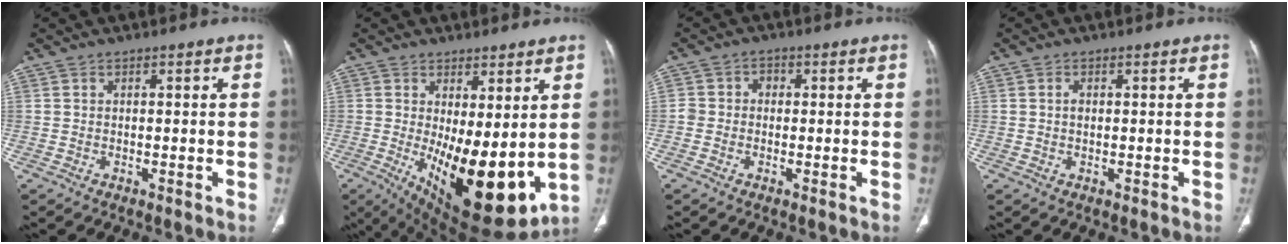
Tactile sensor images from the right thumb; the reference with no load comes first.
{"total": 17.7, "force": [-1.0, 7.1, 16.2], "torque": [-0.243, -0.042, 0.012]}
{"total": 3.0, "force": [-0.4, 2.7, 1.2], "torque": [-0.008, 0.015, -0.011]}
{"total": 1.7, "force": [0.2, 1.2, 1.2], "torque": [-0.015, 0.001, 0.002]}